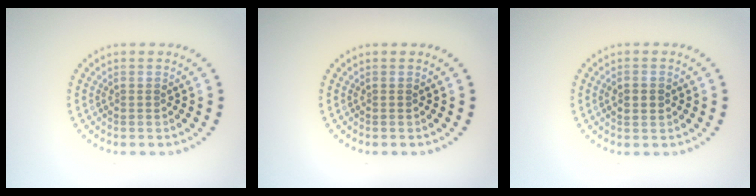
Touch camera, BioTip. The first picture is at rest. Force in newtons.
{"total": 0.0}
{"total": 2.2, "press": 2.2, "slide": 0.1}